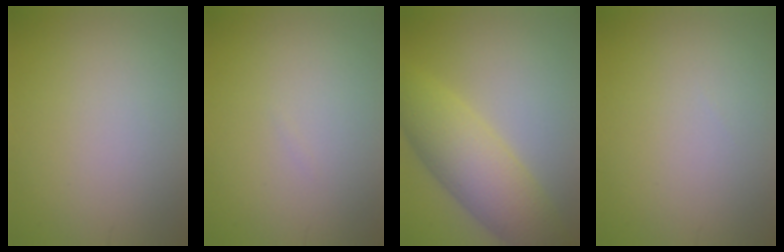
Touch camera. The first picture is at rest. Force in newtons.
{"total": 0.0}
{"total": 7.5, "press": 7.5, "slide": 0.1}
{"total": 0.0}